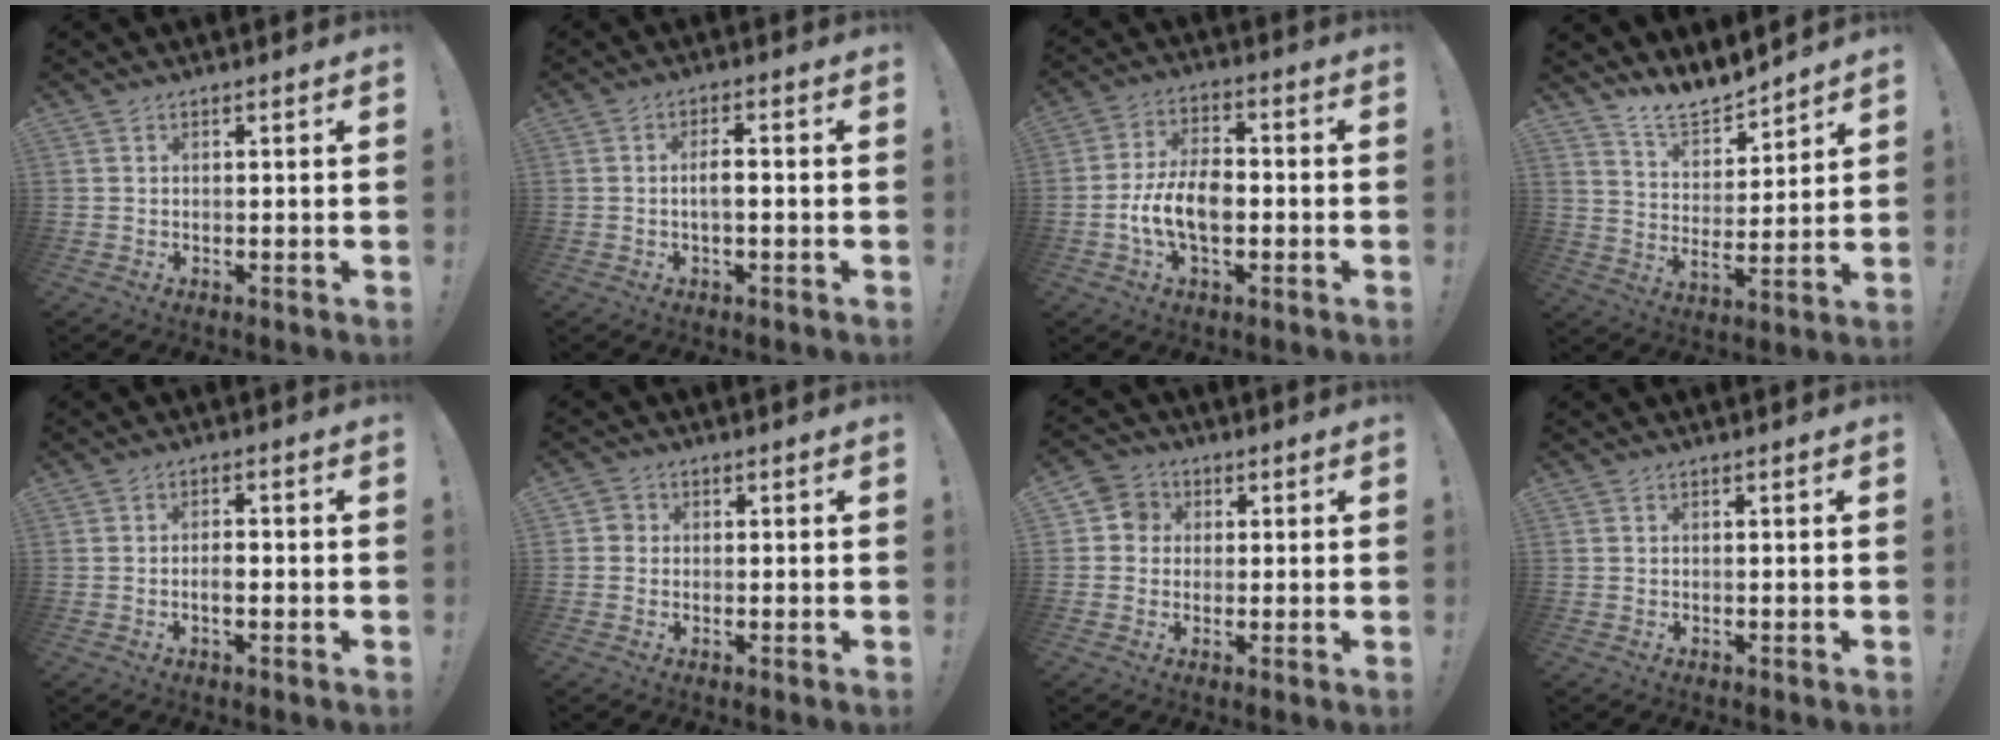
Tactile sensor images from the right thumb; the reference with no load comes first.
{"total": 3.8, "force": [-0.6, 1.0, 3.6], "torque": [-0.057, 0.003, -0.013]}
{"total": 11.6, "force": [-2.9, 6.6, 9.1], "torque": [-0.174, 0.007, -0.053]}
{"total": 9.8, "force": [9.4, 1.5, 2.2], "torque": [-0.046, -0.078, 0.175]}
{"total": 2.6, "force": [-0.7, 1.2, 2.2], "torque": [-0.028, 0.002, -0.013]}
{"total": 2.3, "force": [-0.2, 2.1, 0.8], "torque": [-0.014, 0.007, -0.004]}
{"total": 5.5, "force": [0.6, 5.2, 1.6], "torque": [-0.027, 0.008, 0.012]}
{"total": 0.0}